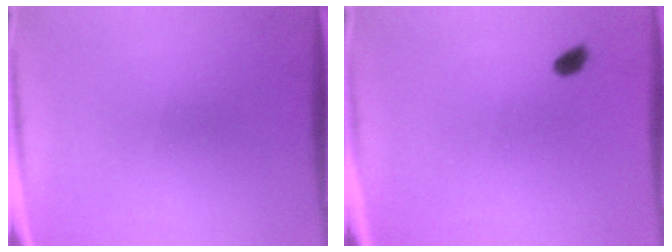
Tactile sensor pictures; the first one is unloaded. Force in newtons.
{"total": 1.5}